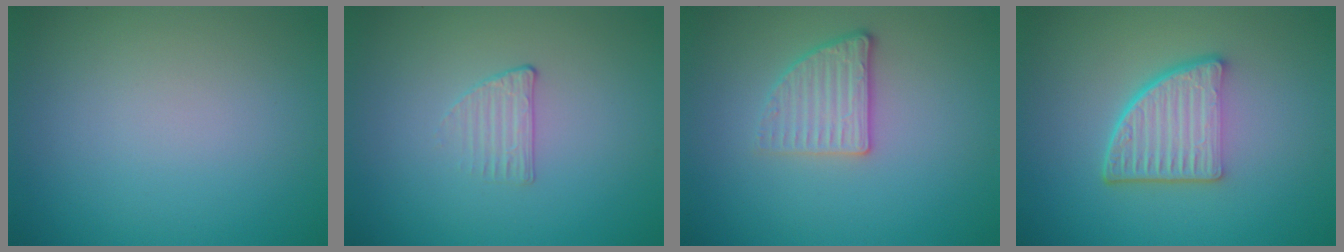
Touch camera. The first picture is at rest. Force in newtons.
{"total": 1.2, "press": 0.6, "slide": 1.0}
{"total": 2.6, "press": 2.3, "slide": 1.2}
{"total": 5.3, "press": 3.8, "slide": 3.7}